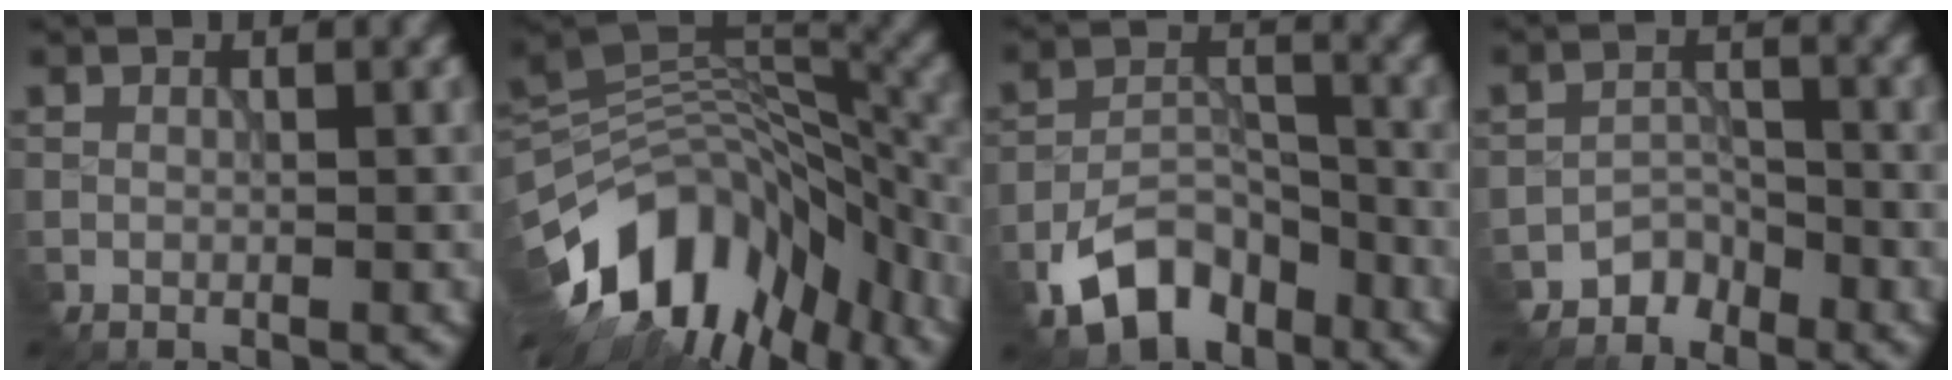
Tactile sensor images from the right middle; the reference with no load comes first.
{"total": 13.6, "force": [-7.8, 8.0, 7.7], "torque": [-0.166, 0.016, -0.127]}
{"total": 5.9, "force": [-4.3, 3.1, 2.5], "torque": [-0.052, 0.003, -0.081]}
{"total": 2.1, "force": [-1.8, 0.3, -1.0], "torque": [0.010, 0.016, -0.033]}